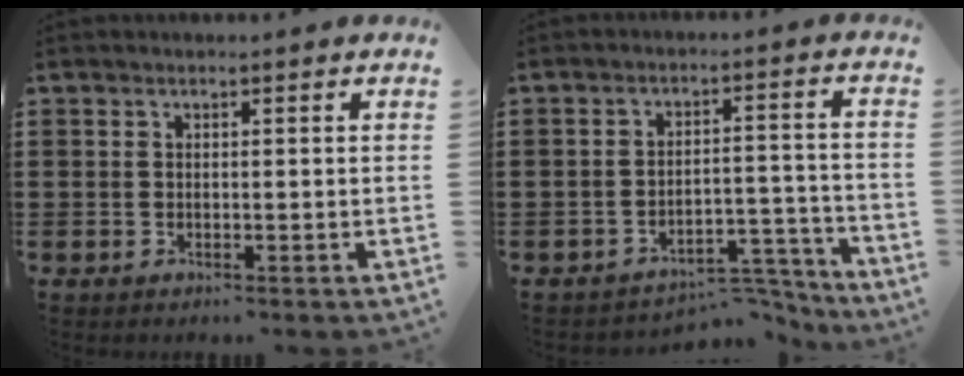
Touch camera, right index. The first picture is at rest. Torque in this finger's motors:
{"motor_torque": [-0.21, 0.30, -0.10, -0.05]}